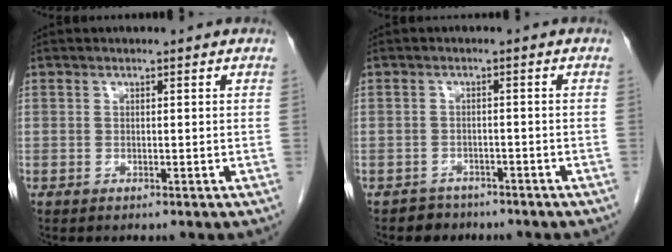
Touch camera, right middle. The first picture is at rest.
{"total": 2.9, "force": [-2.2, 1.8, -0.4], "torque": [-0.002, 0.010, -0.030]}